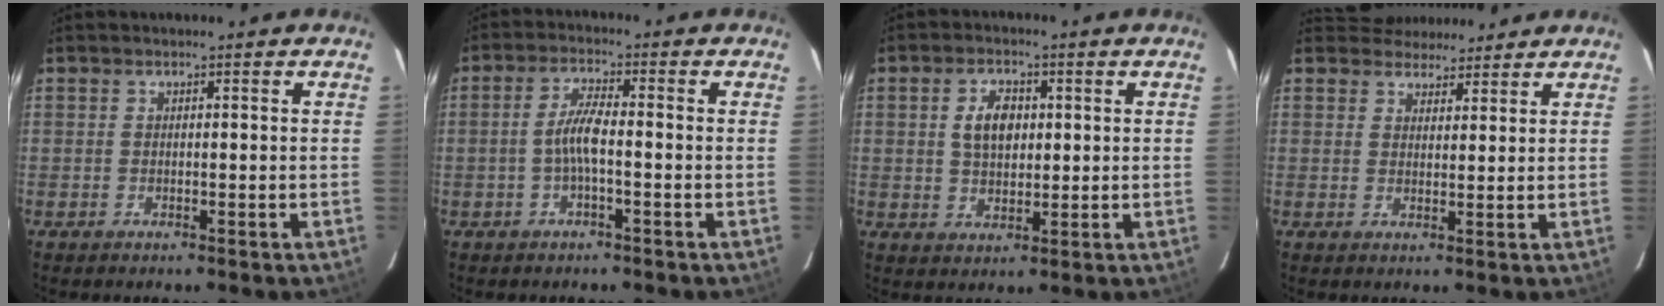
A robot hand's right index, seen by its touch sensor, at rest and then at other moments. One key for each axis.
{"total": 4.2, "fx": -1.2, "fy": 0.5, "fz": 4.0, "tx": -0.082, "ty": 0.007, "tz": -0.024}
{"total": 6.0, "fx": 1.3, "fy": 3.7, "fz": 4.5, "tx": -0.080, "ty": 0.011, "tz": 0.027}
{"total": 6.1, "fx": 5.7, "fy": 2.2, "fz": -0.4, "tx": 0.011, "ty": 0.019, "tz": 0.084}